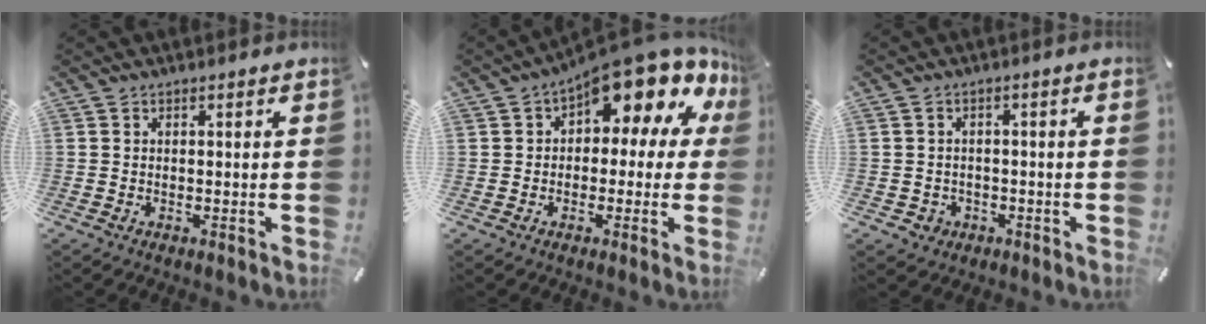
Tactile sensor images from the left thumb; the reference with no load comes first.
{"total": 12.6, "force": [9.1, 5.2, 7.1], "torque": [-0.103, -0.079, 0.155]}
{"total": 2.9, "force": [-0.9, 2.6, 0.6], "torque": [-0.003, 0.001, -0.021]}